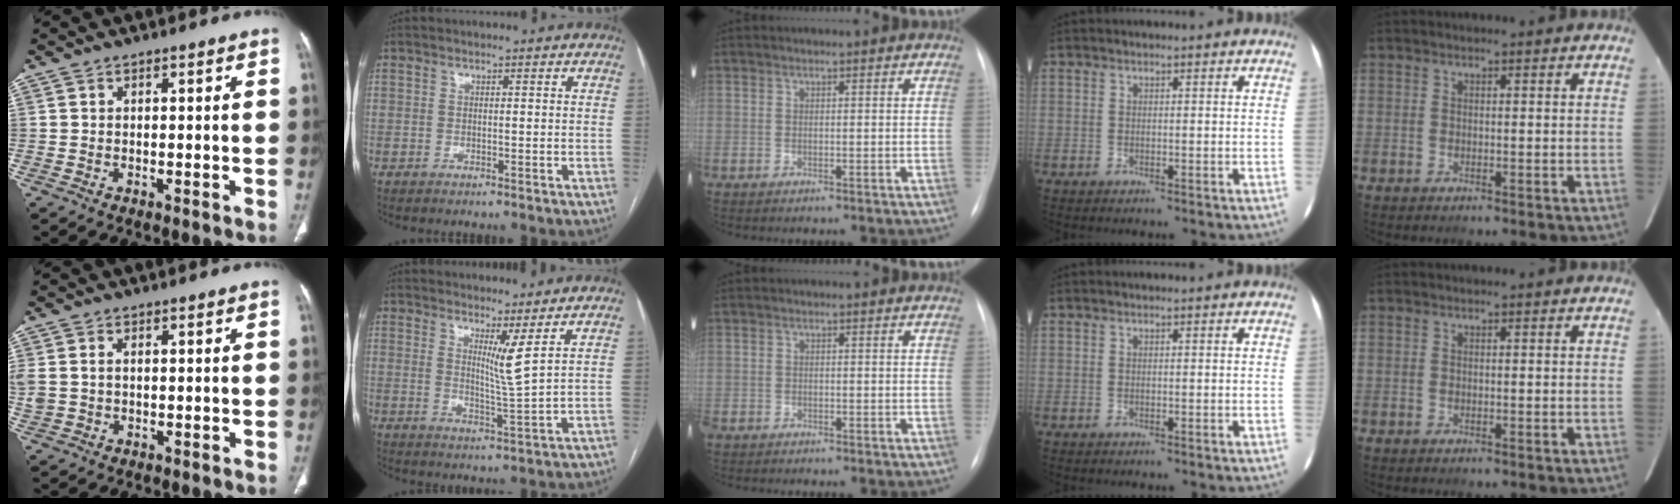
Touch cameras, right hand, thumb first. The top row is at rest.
{"thumb": {"total": 3.6, "force": [0.2, 2.6, 2.4], "torque": [-0.074, 0.013, 0.007]}, "index": {"total": 3.7, "force": [2.1, -1.2, 2.8], "torque": [-0.056, -0.023, 0.043]}, "middle": {"total": 2.3, "force": [-1.9, 1.1, 0.6], "torque": [-0.009, -0.001, -0.026]}}